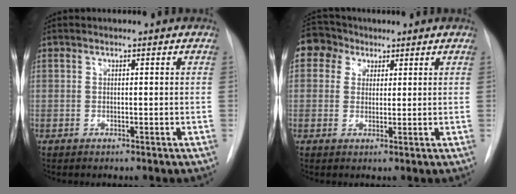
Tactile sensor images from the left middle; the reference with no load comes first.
{"total": 6.2, "force": [3.0, 5.3, 1.3], "torque": [-0.026, 0.031, 0.056]}